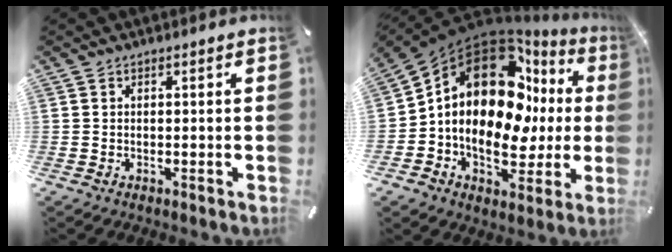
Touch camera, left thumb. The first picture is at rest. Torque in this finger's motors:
{"motor_torque": [1.85, 3.16, 2.77, 0.00, 0.84]}